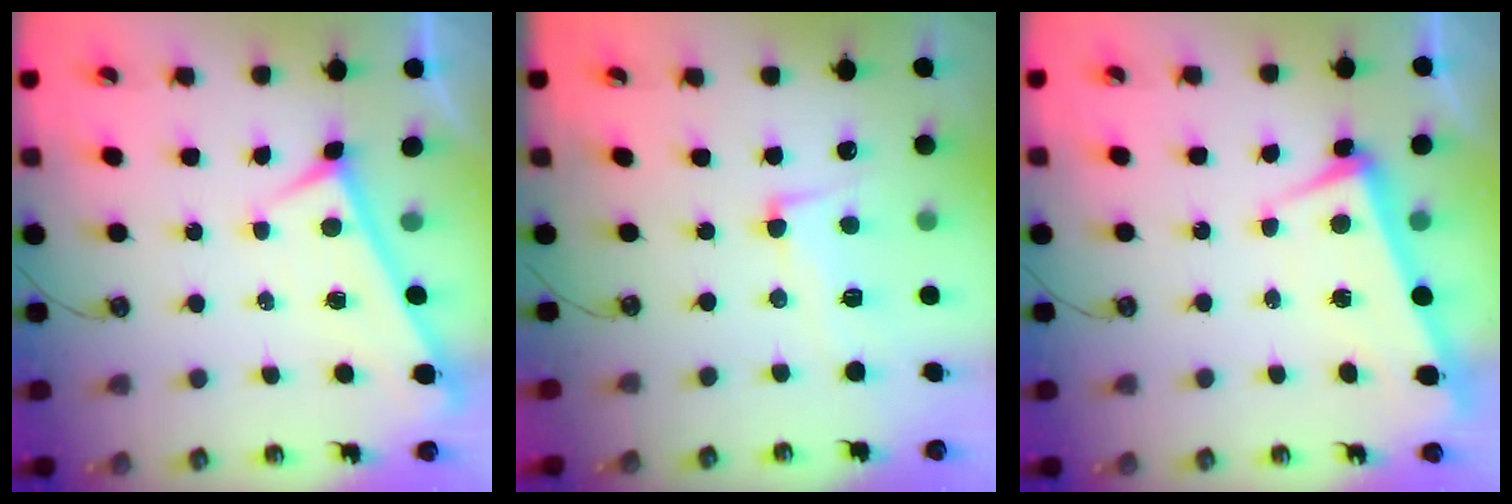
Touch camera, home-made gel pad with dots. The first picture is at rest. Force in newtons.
{"total": 4.5, "press": 4.1, "slide": 1.8}
{"total": 2.2, "press": 2.1, "slide": 0.9}